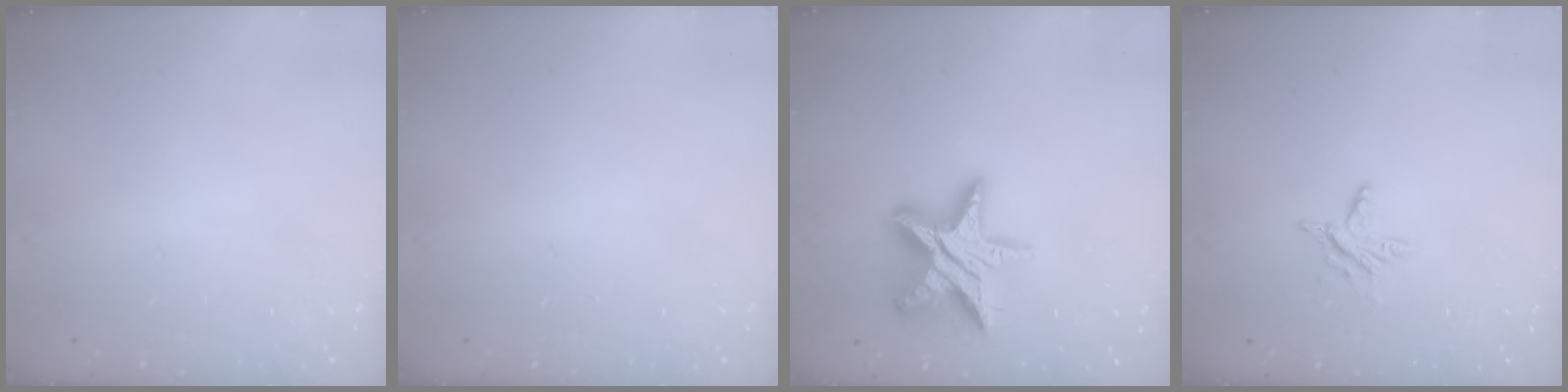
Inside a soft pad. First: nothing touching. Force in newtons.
{"total": 0.0}
{"total": 17.9, "press": 17.8, "slide": 1.2}
{"total": 4.4, "press": 4.4, "slide": 0.5}